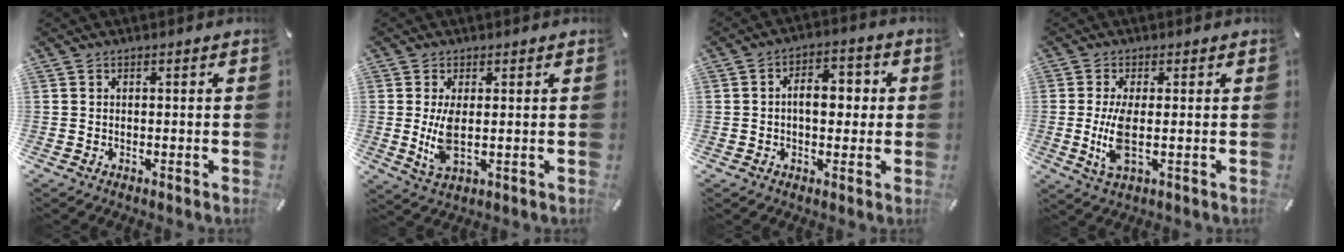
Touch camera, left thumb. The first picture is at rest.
{"total": 6.4, "force": [0.6, 2.5, 5.9], "torque": [-0.127, -0.013, 0.008]}
{"total": 7.1, "force": [-0.2, 4.6, 5.5], "torque": [-0.071, 0.003, -0.011]}
{"total": 7.5, "force": [-0.3, 2.3, 7.1], "torque": [-0.157, -0.018, -0.006]}